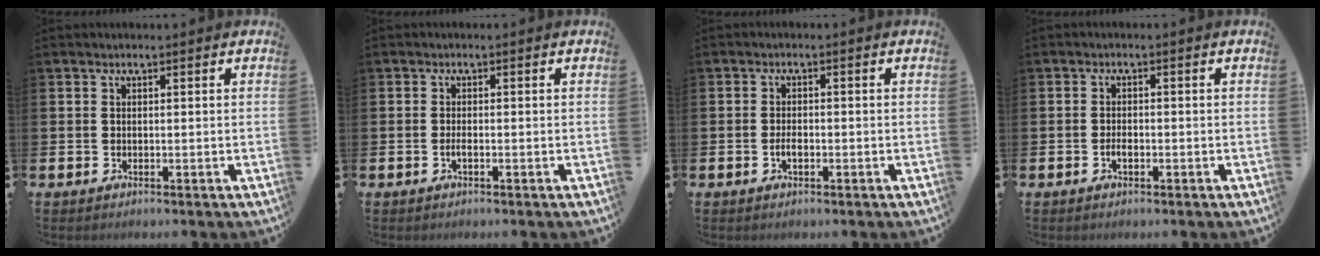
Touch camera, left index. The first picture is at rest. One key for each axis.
{"total": 0.9, "fx": -0.4, "fy": 0.2, "fz": 0.8, "tx": -0.017, "ty": -0.002, "tz": -0.006}
{"total": 1.7, "fx": -0.5, "fy": 0.9, "fz": 1.4, "tx": -0.021, "ty": -0.001, "tz": -0.012}
{"total": 1.5, "fx": -0.6, "fy": 0.7, "fz": 1.2, "tx": -0.017, "ty": -0.002, "tz": -0.012}